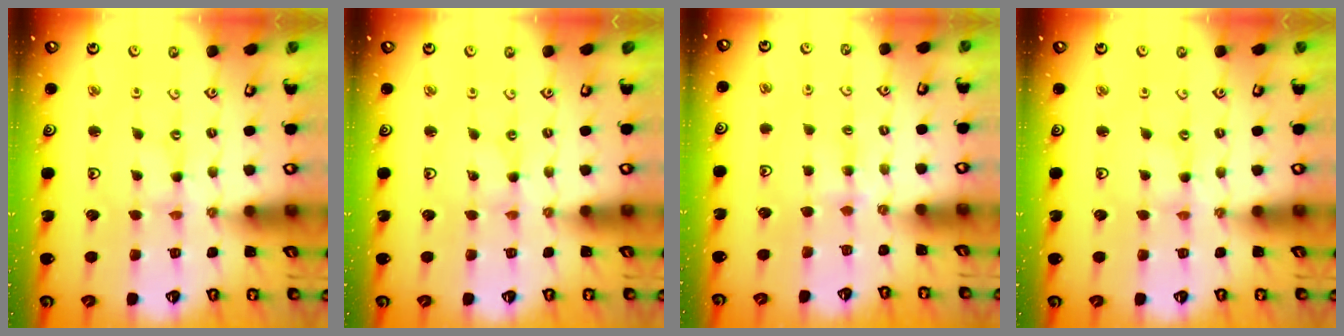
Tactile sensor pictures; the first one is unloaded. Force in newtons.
{"total": 0.0}
{"total": 3.5, "press": 3.4, "slide": 0.5}
{"total": 0.0}